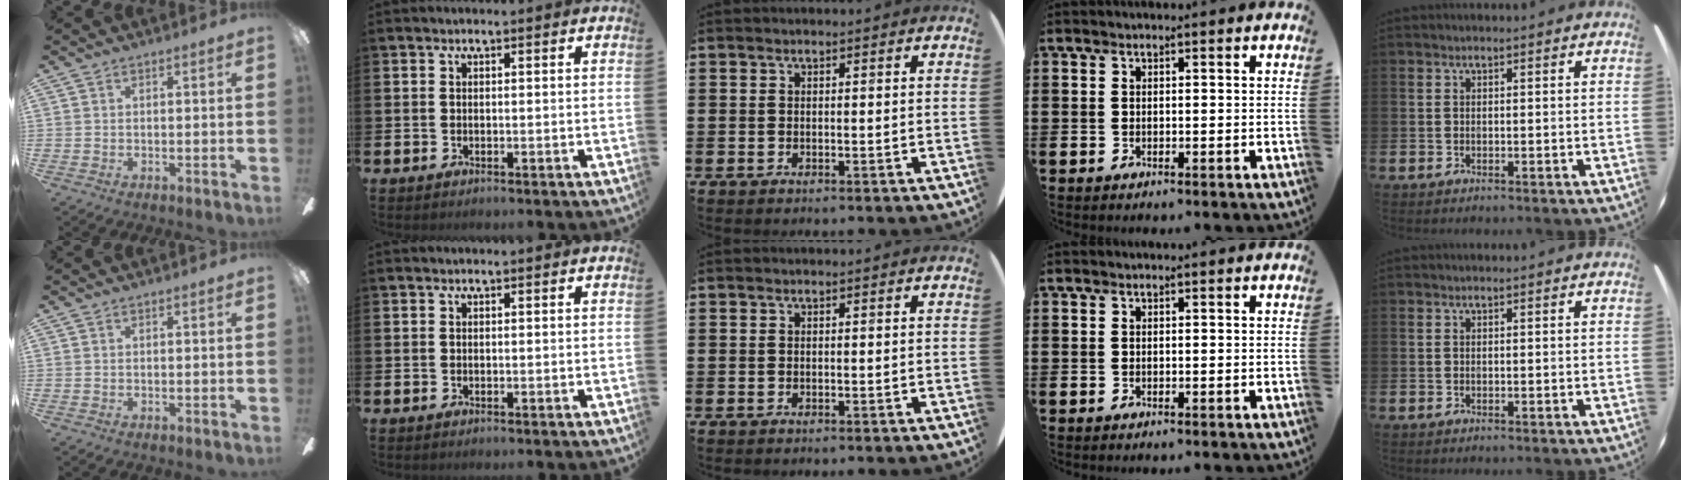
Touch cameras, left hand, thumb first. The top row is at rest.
{}